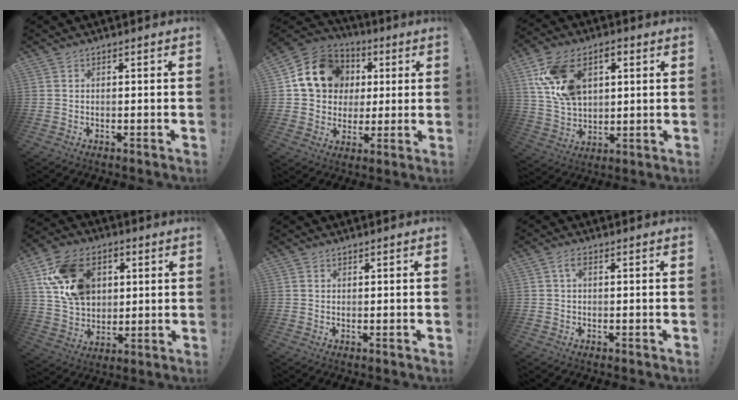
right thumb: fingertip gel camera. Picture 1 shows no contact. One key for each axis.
{"total": 16.8, "fx": 4.6, "fy": 14.3, "fz": 7.5, "tx": -0.103, "ty": -0.003, "tz": 0.107}
{"total": 16.2, "fx": 6.2, "fy": 10.9, "fz": 10.3, "tx": -0.191, "ty": -0.012, "tz": 0.118}
{"total": 18.9, "fx": 6.8, "fy": 14.1, "fz": 10.7, "tx": -0.182, "ty": -0.013, "tz": 0.133}
{"total": 0.5, "fx": 0.5, "fy": 0.2, "fz": 0.0, "tx": 0.003, "ty": -0.003, "tz": 0.009}
{"total": 2.3, "fx": 0.6, "fy": 0.7, "fz": 2.1, "tx": -0.035, "ty": 0.003, "tz": 0.008}